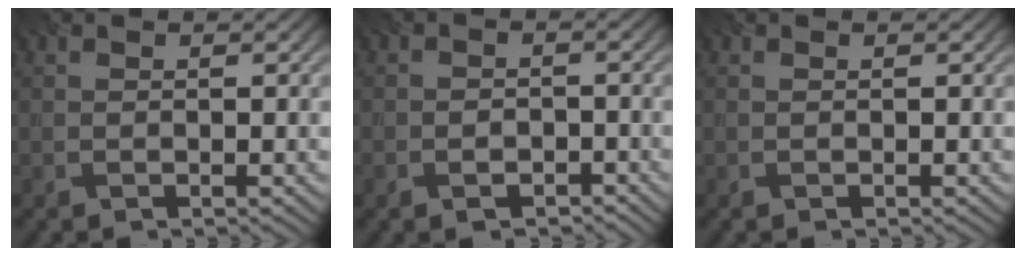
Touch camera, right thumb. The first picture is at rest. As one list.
[{"total": 3.0, "force": [-1.8, 1.9, 1.4], "torque": [-0.013, 0.000, -0.034]}, {"total": 0.0}]